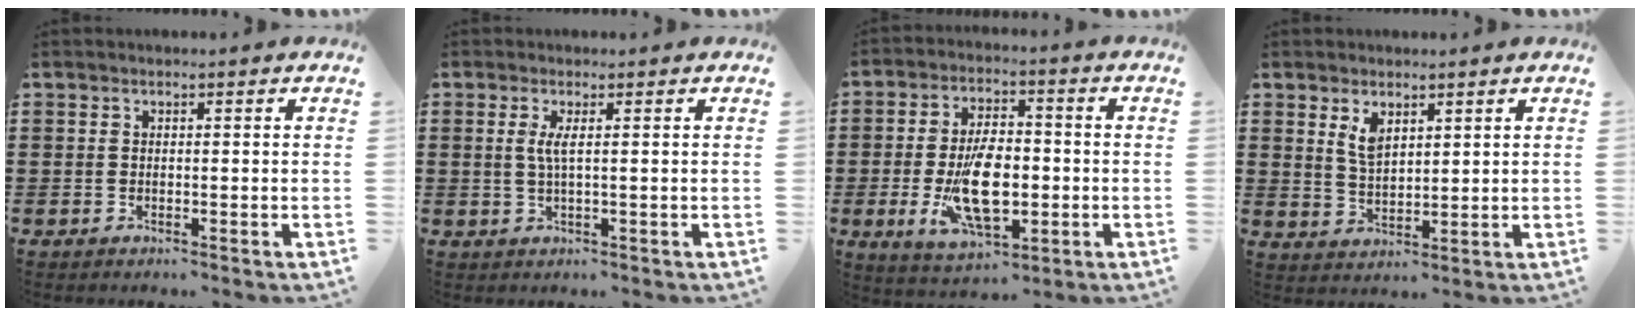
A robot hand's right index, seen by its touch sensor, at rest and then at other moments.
{"total": 2.3, "force": [0.4, 0.1, 2.3], "torque": [-0.047, -0.004, 0.005]}
{"total": 11.5, "force": [-2.1, 5.4, 9.9], "torque": [-0.203, -0.010, -0.038]}
{"total": 3.7, "force": [2.2, 1.8, 2.4], "torque": [-0.053, 0.004, 0.040]}